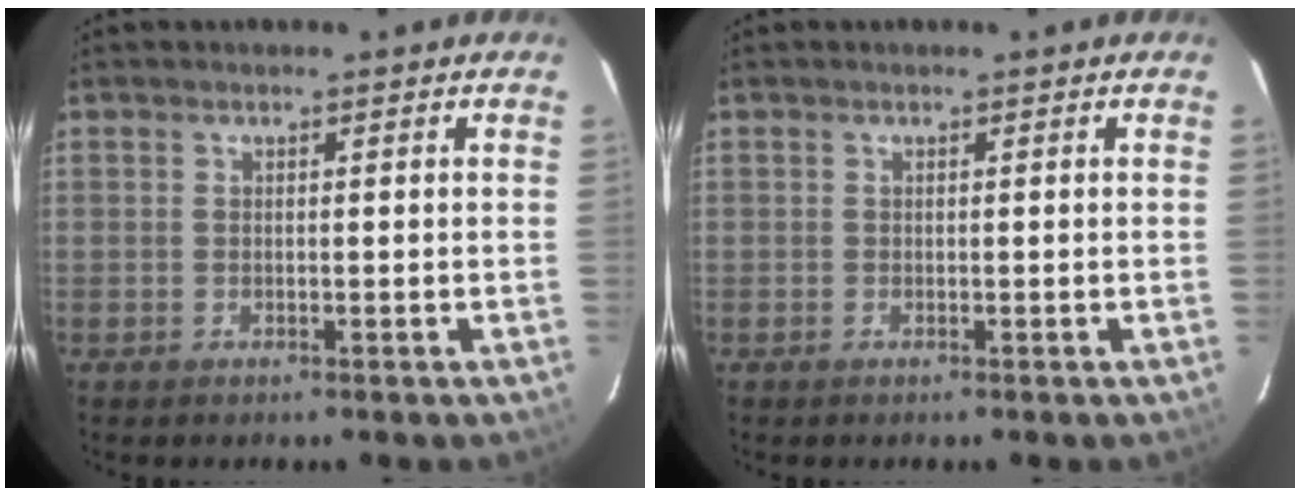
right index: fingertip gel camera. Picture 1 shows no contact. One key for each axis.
{"total": 0.0}